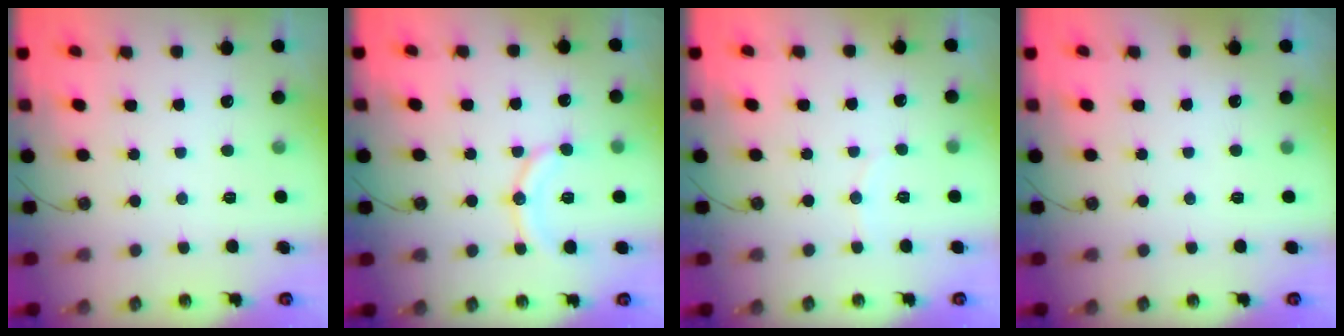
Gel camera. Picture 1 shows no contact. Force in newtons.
{"total": 11.6, "press": 11.5, "slide": 1.5}
{"total": 2.7, "press": 2.7, "slide": 0.3}
{"total": 1.1, "press": 0.6, "slide": 0.9}